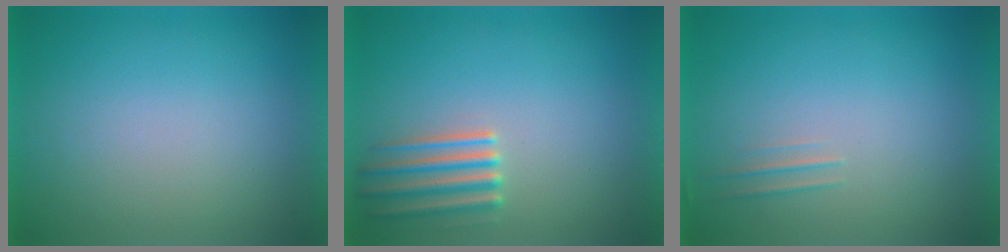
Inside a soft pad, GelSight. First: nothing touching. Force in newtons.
{"total": 3.8}
{"total": 1.7}